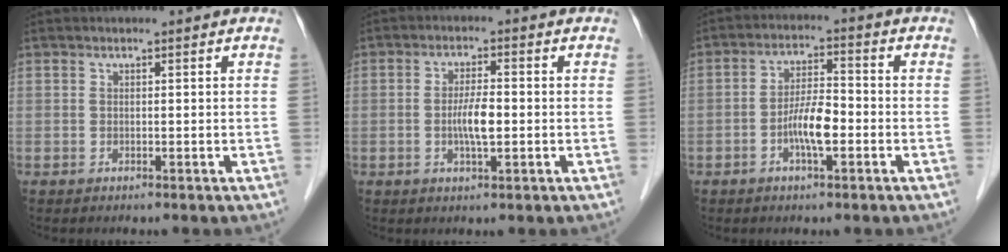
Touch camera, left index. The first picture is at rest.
{"total": 4.2, "force": [-0.7, 0.8, 4.0], "torque": [-0.080, -0.001, -0.012]}
{"total": 5.8, "force": [-2.0, 1.3, 5.2], "torque": [-0.106, 0.008, -0.039]}